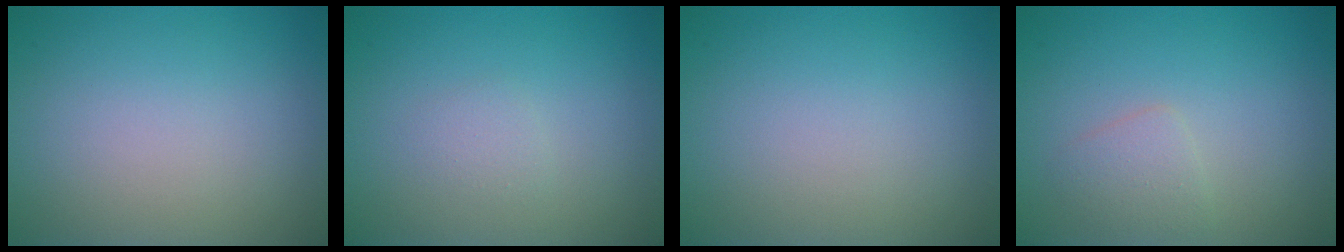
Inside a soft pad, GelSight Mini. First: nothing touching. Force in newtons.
{"total": 0.9, "press": 0.9, "slide": 0.0}
{"total": 0.0}
{"total": 1.6, "press": 1.6, "slide": 0.1}